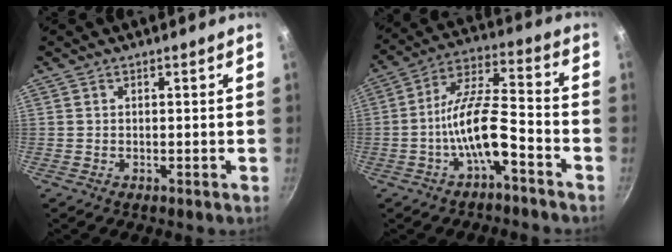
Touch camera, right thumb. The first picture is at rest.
{"total": 11.8, "force": [-5.2, 3.7, 9.9], "torque": [-0.181, 0.050, -0.098]}